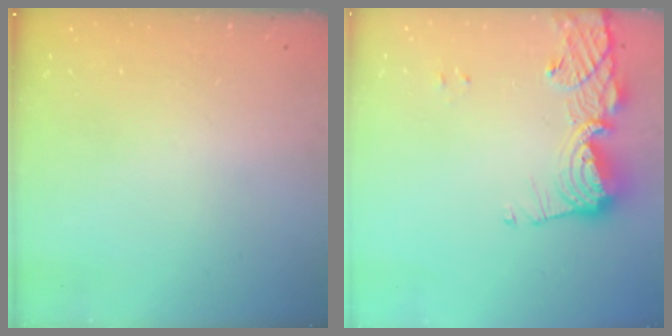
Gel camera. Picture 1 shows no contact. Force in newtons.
{"total": 12.7, "press": 12.6, "slide": 1.2}